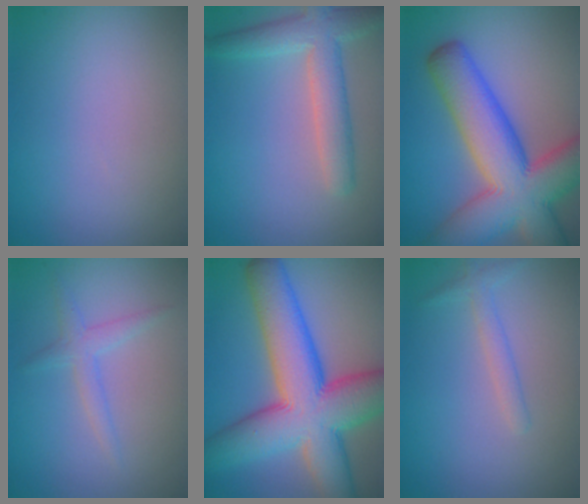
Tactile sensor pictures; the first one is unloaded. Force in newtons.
{"total": 4.4, "press": 4.4, "slide": 0.2}
{"total": 12.5, "press": 12.5, "slide": 0.6}
{"total": 1.8, "press": 1.8, "slide": 0.0}
{"total": 13.2, "press": 13.2, "slide": 0.5}
{"total": 1.4, "press": 1.4, "slide": 0.1}